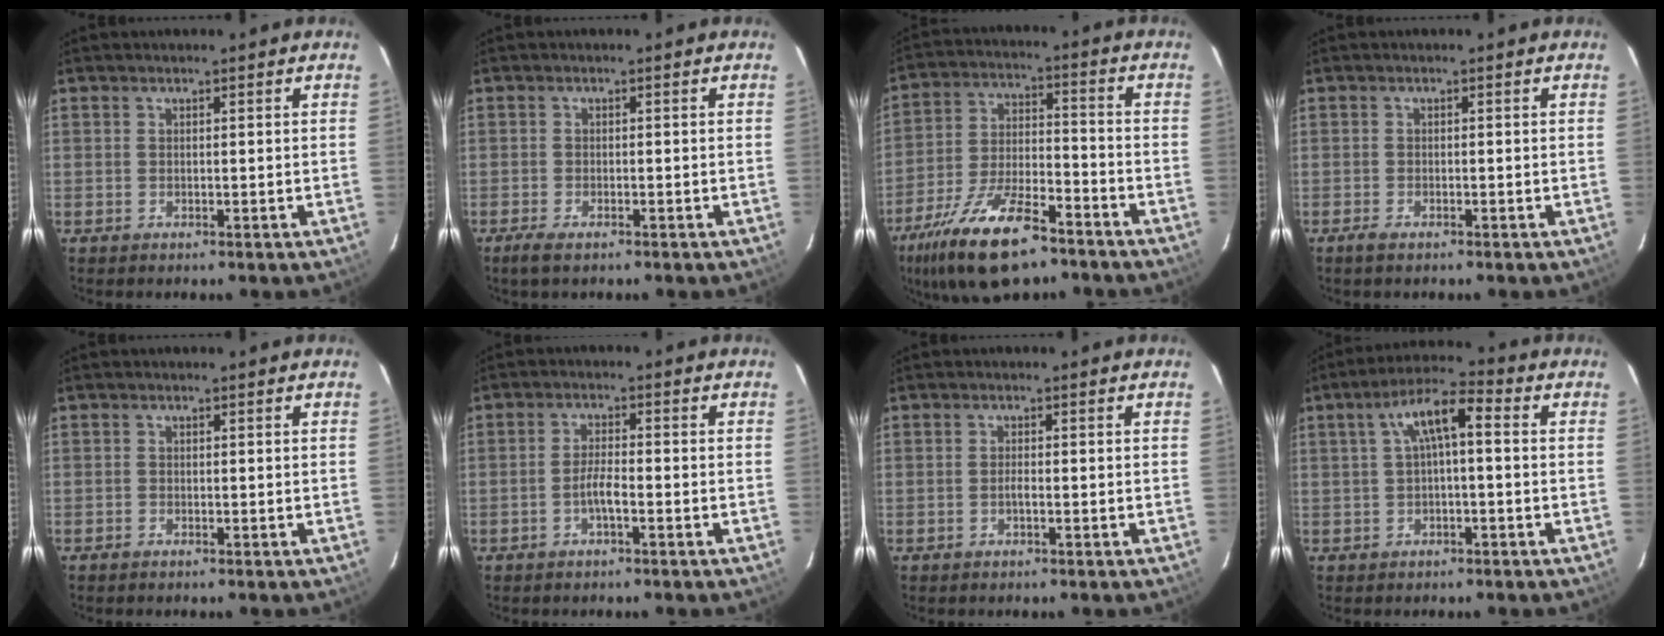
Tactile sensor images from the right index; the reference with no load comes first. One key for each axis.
{"total": 3.1, "fx": -2.2, "fy": 0.9, "fz": 1.9, "tx": -0.047, "ty": -0.007, "tz": -0.042}
{"total": 17.8, "fx": -12.3, "fy": 6.2, "fz": 11.3, "tx": -0.232, "ty": -0.023, "tz": -0.218}
{"total": 2.0, "fx": -1.6, "fy": 0.6, "fz": 1.1, "tx": -0.028, "ty": -0.004, "tz": -0.031}
{"total": 0.6, "fx": -0.5, "fy": 0.2, "fz": 0.0, "tx": -0.003, "ty": 0.002, "tz": -0.012}
{"total": 3.2, "fx": -1.6, "fy": 0.5, "fz": 2.8, "tx": -0.059, "ty": 0.005, "tz": -0.033}
{"total": 1.2, "fx": -0.6, "fy": 0.2, "fz": 1.0, "tx": -0.021, "ty": 0.002, "tz": -0.012}
{"total": 7.1, "fx": 0.7, "fy": 2.1, "fz": 6.8, "tx": -0.130, "ty": 0.024, "tz": 0.016}